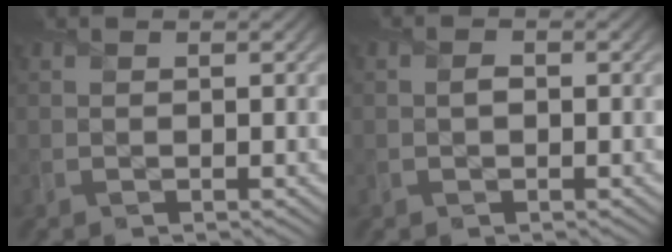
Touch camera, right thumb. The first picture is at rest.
{"total": 1.0, "force": [-0.1, 0.8, 0.6], "torque": [-0.010, -0.001, -0.007]}